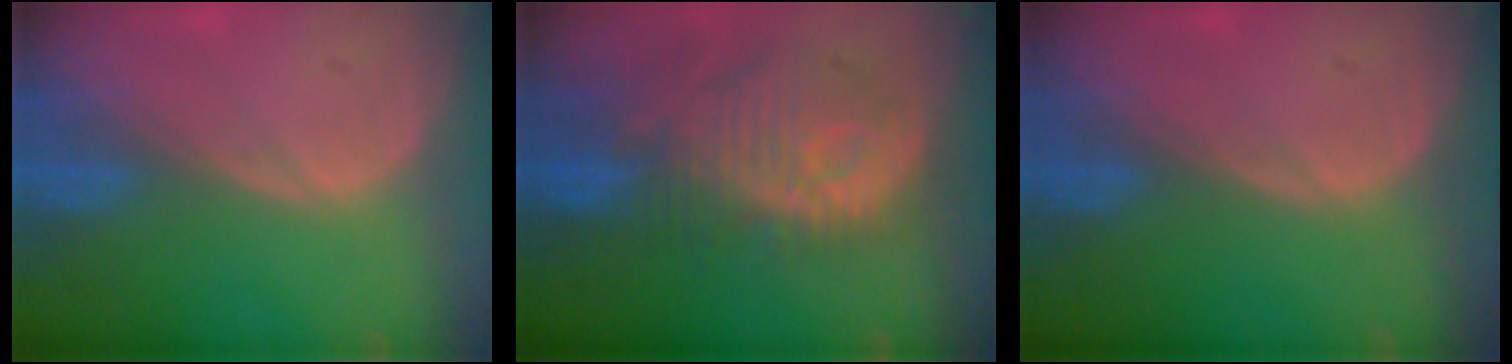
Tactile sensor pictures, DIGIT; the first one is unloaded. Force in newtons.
{"total": 12.2, "press": 10.9, "slide": 5.4}
{"total": 0.0}